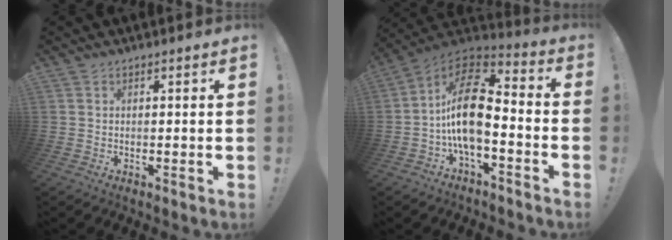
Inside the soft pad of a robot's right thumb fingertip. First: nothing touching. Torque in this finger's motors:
{"motor_torque": [2.41, 2.59, 1.57, -1.20, 0.66]}